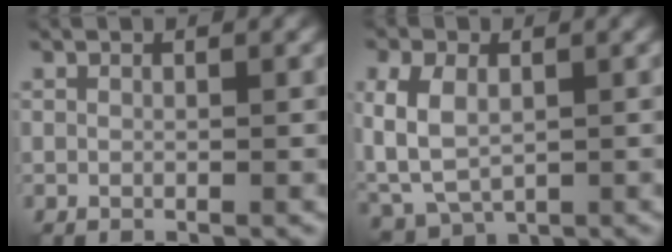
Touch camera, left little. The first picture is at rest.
{"total": 6.7, "force": [0.4, 4.1, 5.3], "torque": [-0.131, 0.004, 0.003]}